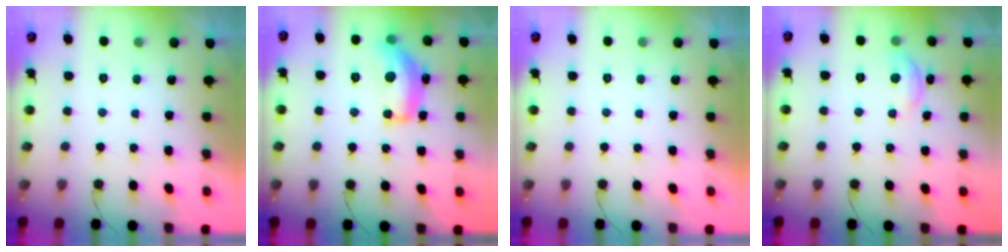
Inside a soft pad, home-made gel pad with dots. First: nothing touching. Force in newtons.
{"total": 13.9, "press": 13.8, "slide": 0.7}
{"total": 0.0}
{"total": 7.3, "press": 7.2, "slide": 0.5}